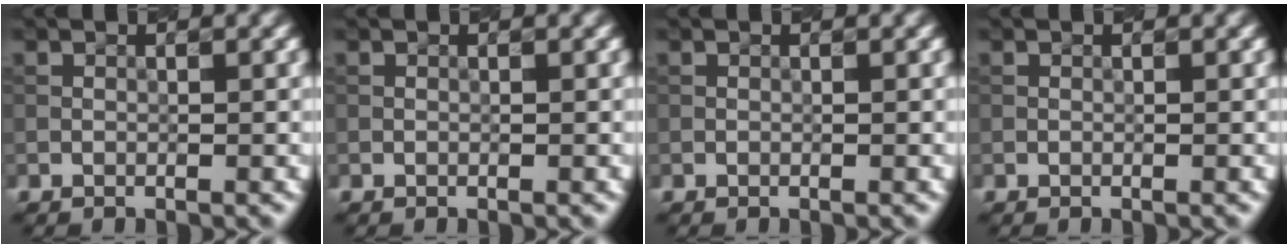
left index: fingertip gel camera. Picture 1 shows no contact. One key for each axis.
{"total": 0.0}
{"total": 0.0}
{"total": 0.0}